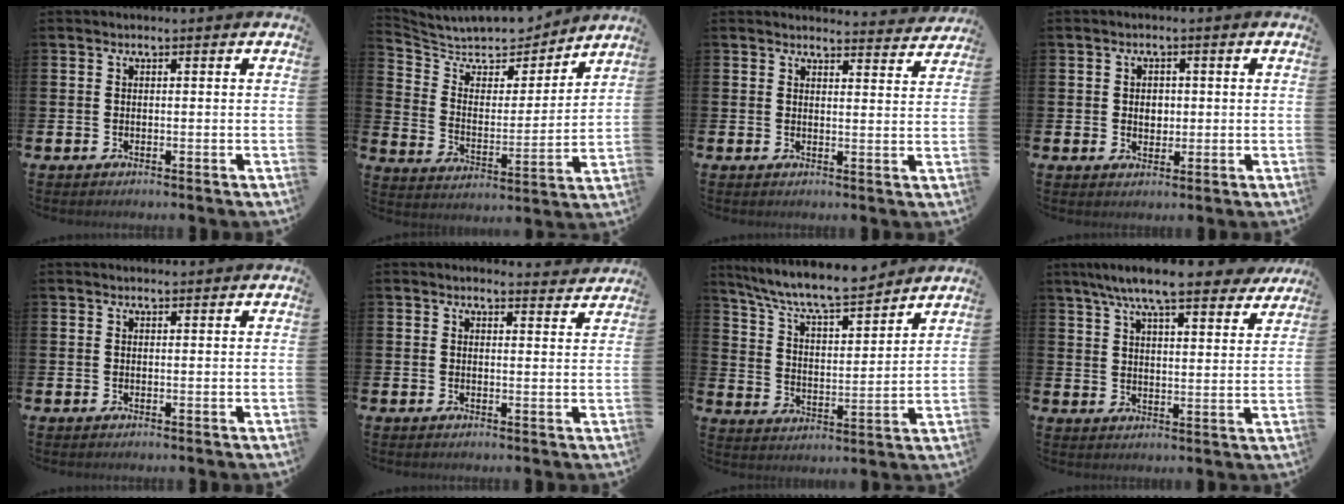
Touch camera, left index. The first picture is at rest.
{"total": 7.5, "force": [6.9, 2.5, 1.5], "torque": [-0.069, -0.057, 0.117]}
{"total": 3.3, "force": [3.3, 0.1, 0.0], "torque": [0.012, -0.029, 0.056]}
{"total": 2.1, "force": [0.3, 1.7, 1.1], "torque": [-0.010, 0.004, 0.000]}
{"total": 0.7, "force": [0.6, 0.1, 0.2], "torque": [0.003, -0.001, 0.010]}
{"total": 2.4, "force": [2.4, 0.2, 0.0], "torque": [0.005, -0.015, 0.042]}
{"total": 8.8, "force": [8.3, 0.9, 2.8], "torque": [-0.095, -0.056, 0.144]}
{"total": 9.3, "force": [8.4, 1.1, 3.8], "torque": [-0.092, -0.038, 0.149]}